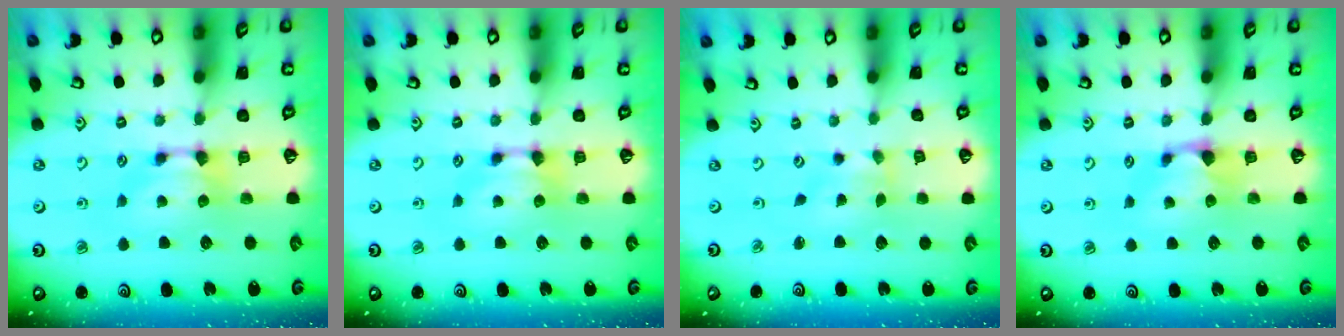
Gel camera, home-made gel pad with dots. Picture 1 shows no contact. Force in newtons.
{"total": 0.0}
{"total": 2.7, "press": 2.6, "slide": 1.0}
{"total": 1.2, "press": 0.7, "slide": 1.0}